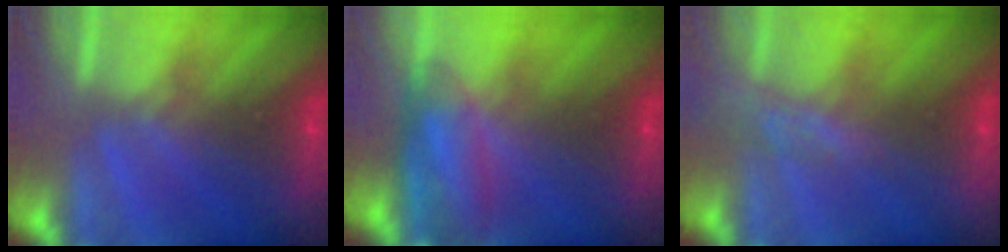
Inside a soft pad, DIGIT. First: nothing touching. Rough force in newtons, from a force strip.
{"total": 7.2}
{"total": 2.6}